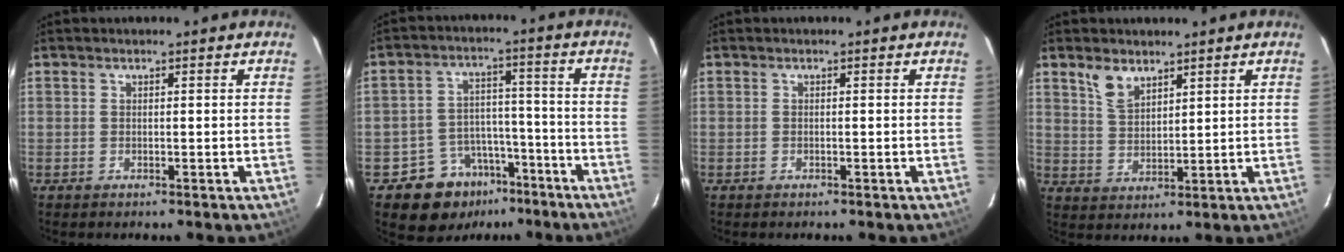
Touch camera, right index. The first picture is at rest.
{"total": 9.9, "force": [-6.4, 7.3, 2.0], "torque": [-0.045, 0.036, -0.086]}
{"total": 0.0}
{"total": 5.3, "force": [3.8, 2.5, 2.8], "torque": [-0.051, 0.003, 0.078]}